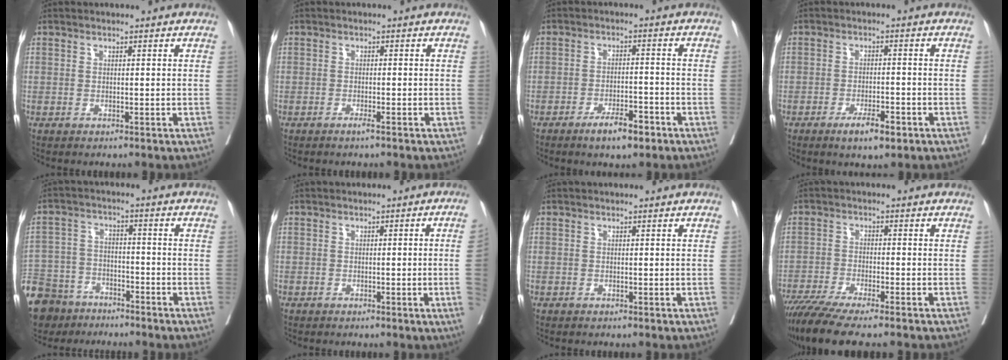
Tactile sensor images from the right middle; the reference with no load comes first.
{"total": 1.0, "force": [-0.8, -0.1, 0.7], "torque": [-0.012, 0.000, -0.014]}
{"total": 5.3, "force": [-3.5, 1.3, 3.7], "torque": [-0.062, 0.000, -0.053]}
{"total": 4.5, "force": [-2.7, 1.1, 3.5], "torque": [-0.059, -0.002, -0.039]}
{"total": 17.5, "force": [-12.9, 10.1, 6.1], "torque": [-0.189, -0.009, -0.214]}
{"total": 3.6, "force": [-0.7, -0.5, 3.5], "torque": [-0.043, -0.001, -0.009]}
{"total": 0.0}
{"total": 10.0, "force": [-8.2, 0.5, 5.7], "torque": [-0.089, -0.024, -0.137]}